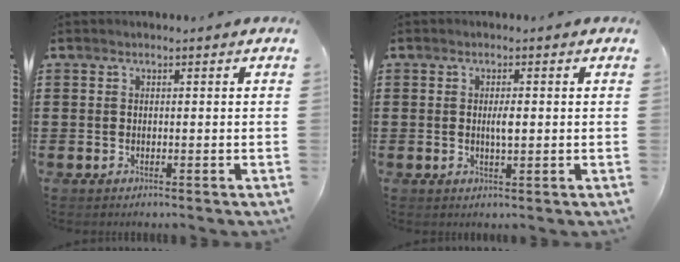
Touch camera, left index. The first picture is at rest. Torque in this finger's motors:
{"motor_torque": [0.80, 0.00, 0.08, 0.05]}